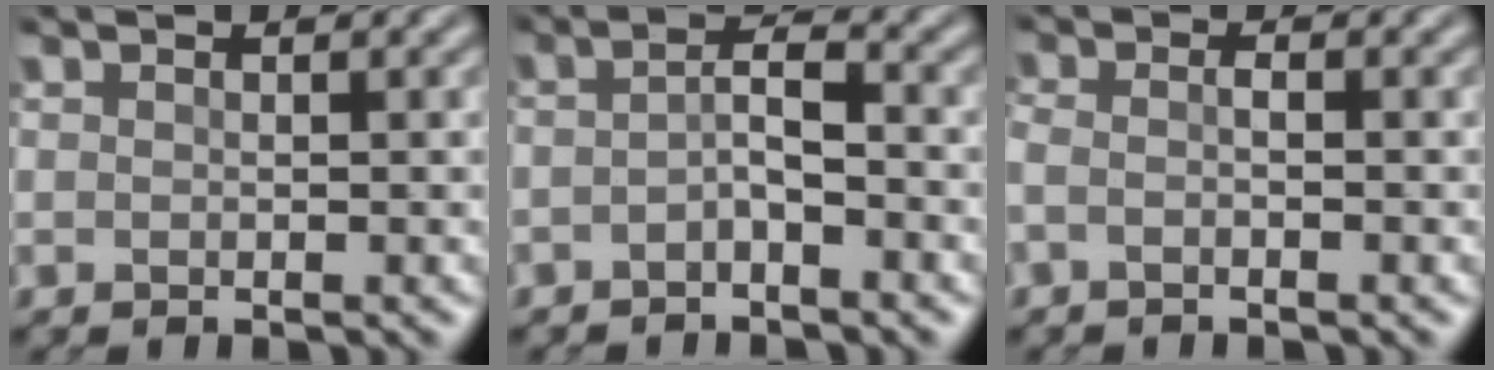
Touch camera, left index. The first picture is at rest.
{"total": 2.2, "force": [-1.2, 0.5, 1.7], "torque": [-0.035, 0.005, -0.030]}
{"total": 1.5, "force": [-0.8, 0.5, 1.2], "torque": [-0.030, -0.002, -0.023]}